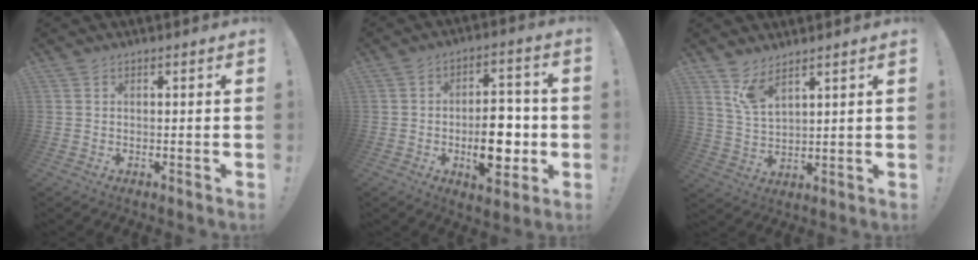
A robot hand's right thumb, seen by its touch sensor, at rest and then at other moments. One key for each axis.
{"total": 13.5, "fx": -3.0, "fy": 6.9, "fz": 11.3, "tx": -0.168, "ty": 0.012, "tz": -0.050}
{"total": 7.2, "fx": 5.6, "fy": 2.4, "fz": 3.8, "tx": -0.079, "ty": -0.028, "tz": 0.104}